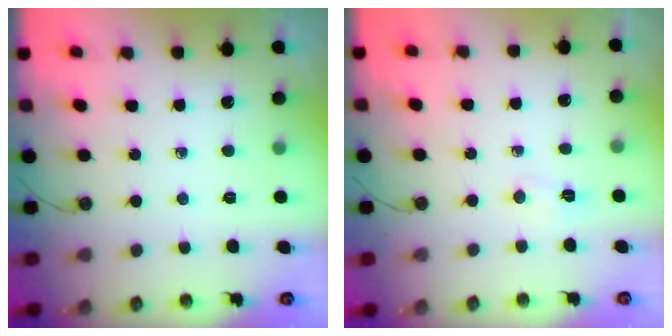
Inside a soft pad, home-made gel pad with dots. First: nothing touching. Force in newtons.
{"total": 4.7, "press": 3.1, "slide": 3.5}